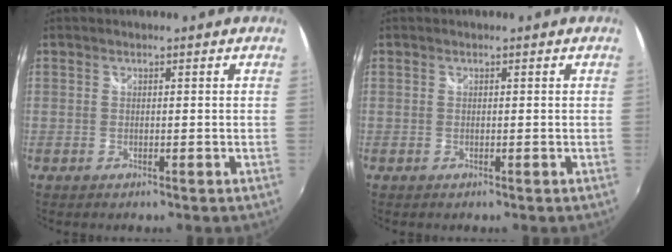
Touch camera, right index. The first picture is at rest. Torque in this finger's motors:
{"motor_torque": [0.00, 0.00, 0.00, 0.00]}